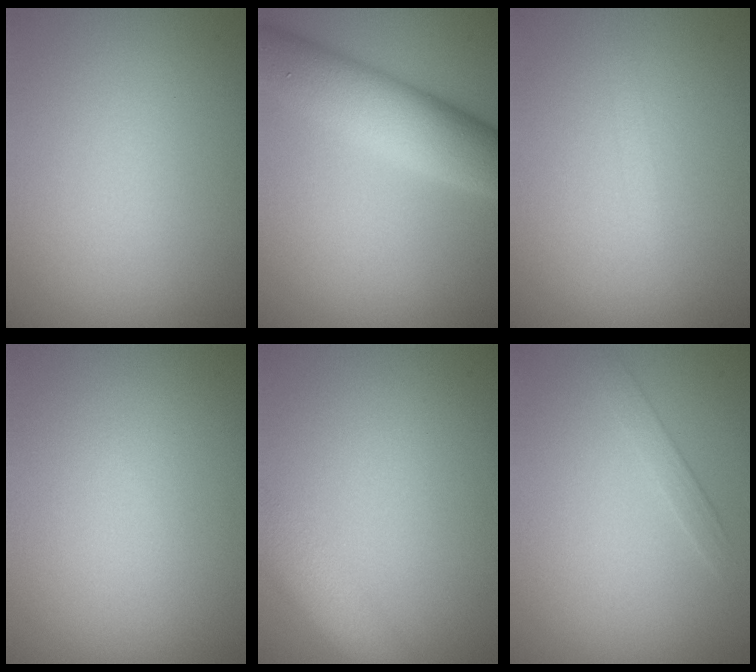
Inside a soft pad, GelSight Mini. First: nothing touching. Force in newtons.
{"total": 7.4, "press": 7.4, "slide": 0.7}
{"total": 0.7, "press": 0.7, "slide": 0.0}
{"total": 0.0}
{"total": 4.3, "press": 4.3, "slide": 0.1}
{"total": 1.3, "press": 1.3, "slide": 0.0}